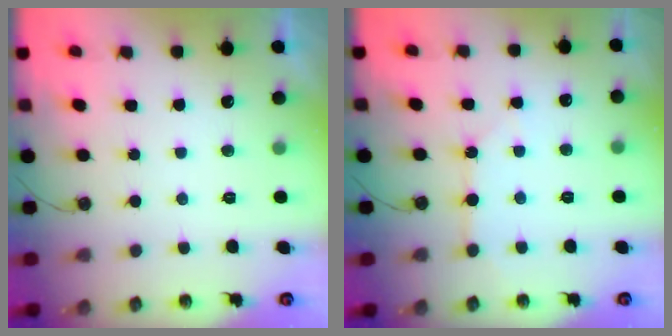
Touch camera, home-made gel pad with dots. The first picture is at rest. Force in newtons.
{"total": 3.5, "press": 3.5, "slide": 0.4}